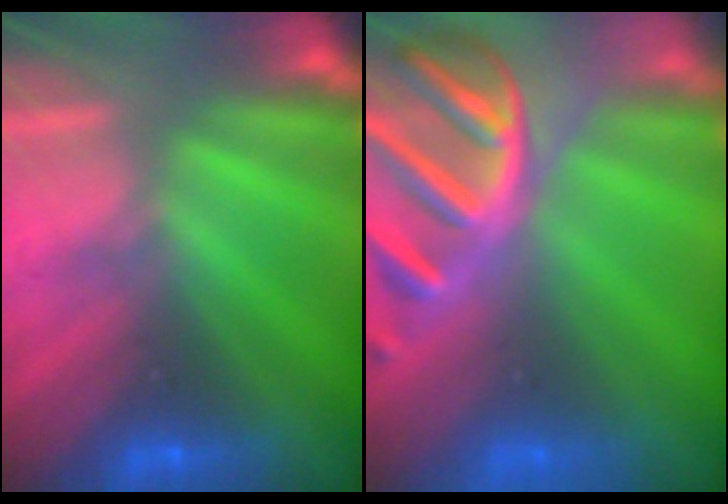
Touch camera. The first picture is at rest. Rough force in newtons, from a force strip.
{"total": 10.8}